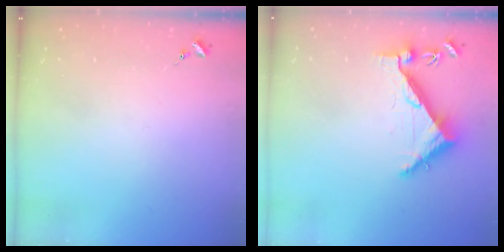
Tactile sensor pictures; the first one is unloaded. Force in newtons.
{"total": 6.3, "press": 6.2, "slide": 0.7}